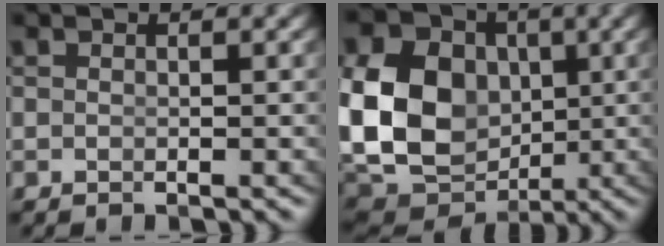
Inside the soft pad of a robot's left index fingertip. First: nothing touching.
{"total": 14.3, "force": [0.0, 11.5, 8.5], "torque": [-0.165, -0.034, 0.008]}